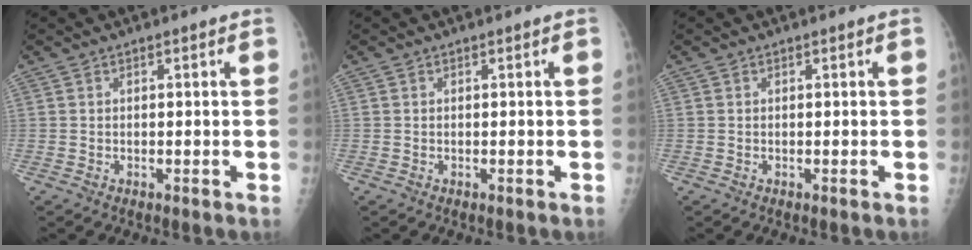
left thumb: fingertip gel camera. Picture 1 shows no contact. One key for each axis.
{"total": 0.0}
{"total": 0.0}